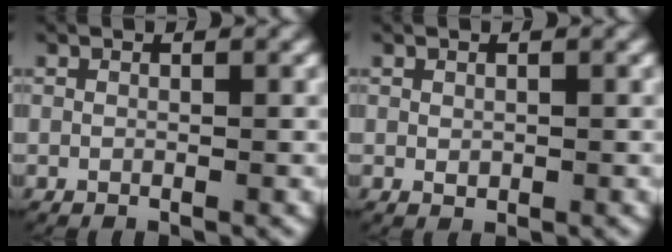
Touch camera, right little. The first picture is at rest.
{"total": 0.6, "force": [0.0, 0.5, 0.3], "torque": [-0.006, -0.001, 0.001]}